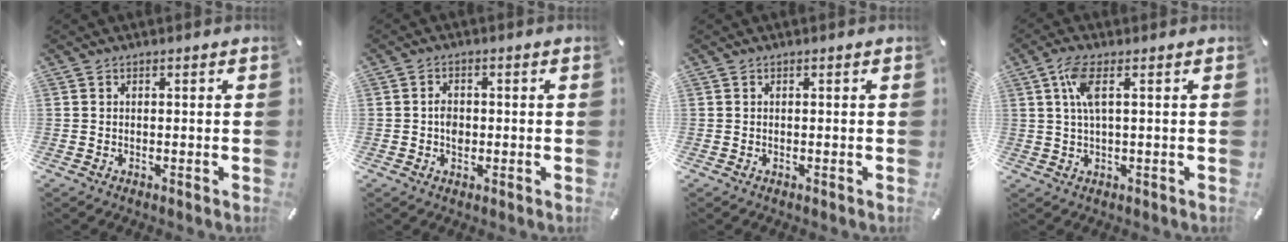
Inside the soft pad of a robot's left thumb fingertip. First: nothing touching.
{"total": 3.1, "force": [-0.4, 2.3, 1.9], "torque": [-0.028, 0.001, -0.009]}
{"total": 0.0}
{"total": 6.0, "force": [1.6, 1.5, 5.5], "torque": [-0.120, -0.001, 0.025]}